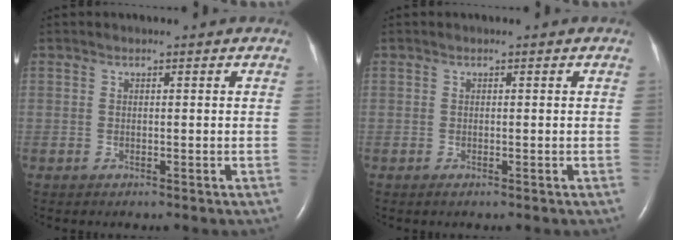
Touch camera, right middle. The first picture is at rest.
{"total": 0.0}